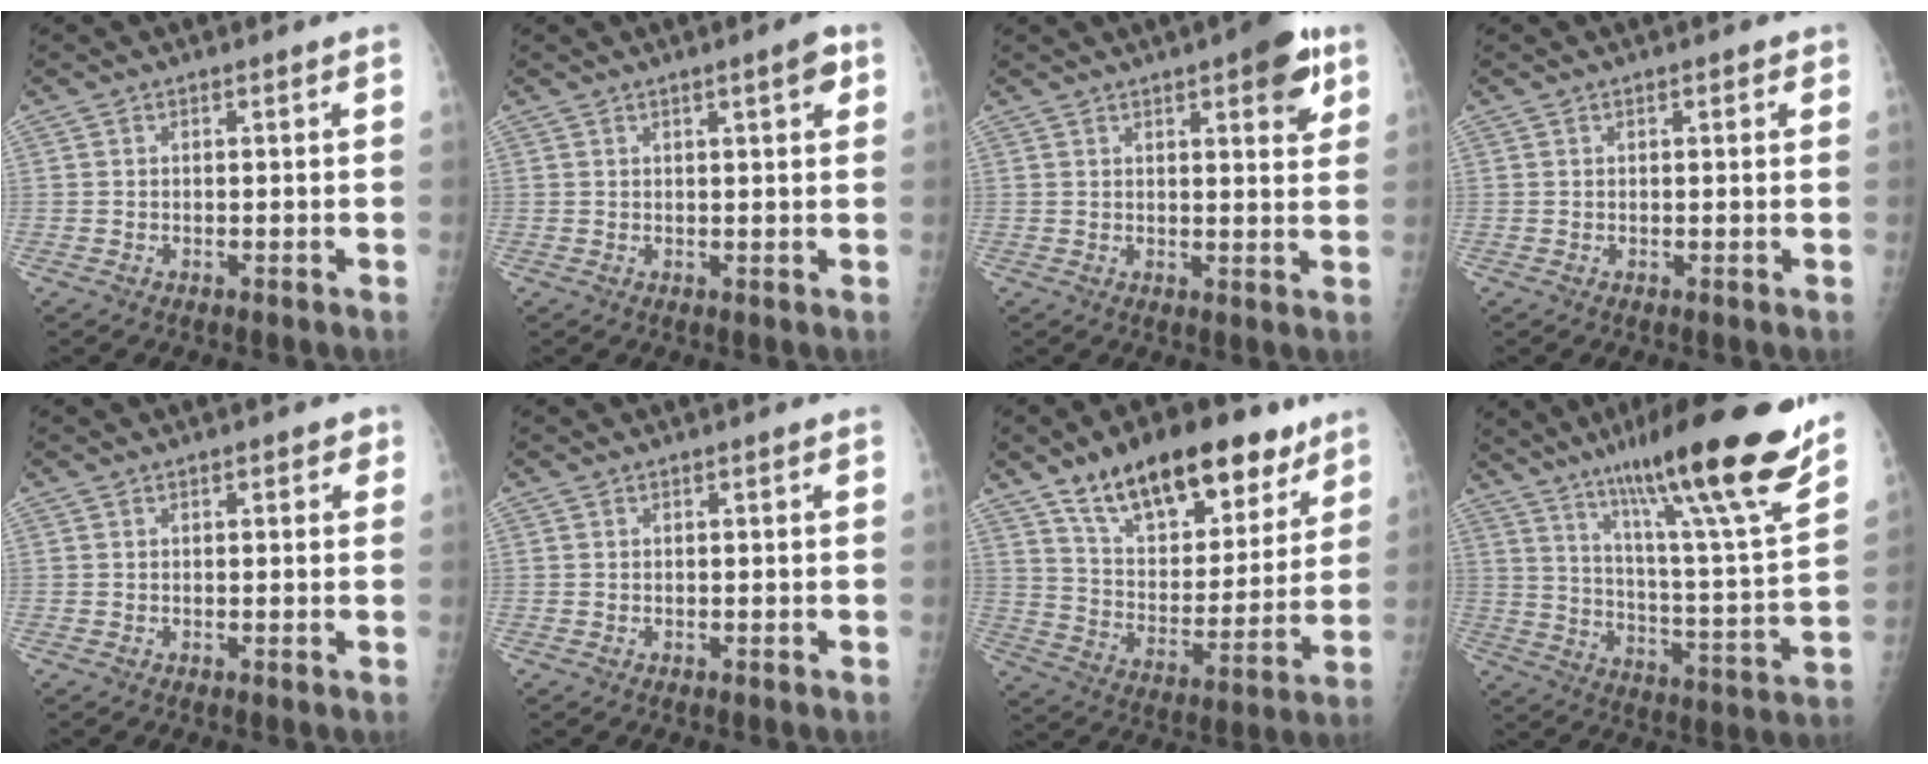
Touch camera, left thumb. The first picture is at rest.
{"total": 3.7, "force": [1.7, 0.8, 3.1], "torque": [-0.038, -0.004, 0.023]}
{"total": 8.6, "force": [4.4, 2.7, 6.9], "torque": [-0.068, -0.014, 0.051]}
{"total": 1.2, "force": [0.7, 0.6, 0.9], "torque": [-0.008, 0.000, 0.007]}
{"total": 2.0, "force": [0.9, 1.0, 1.4], "torque": [-0.004, 0.001, 0.008]}
{"total": 0.0}
{"total": 23.7, "force": [15.1, 11.1, 14.4], "torque": [-0.182, -0.046, 0.249]}
{"total": 26.3, "force": [18.0, 2.4, 19.0], "torque": [-0.279, -0.068, 0.284]}